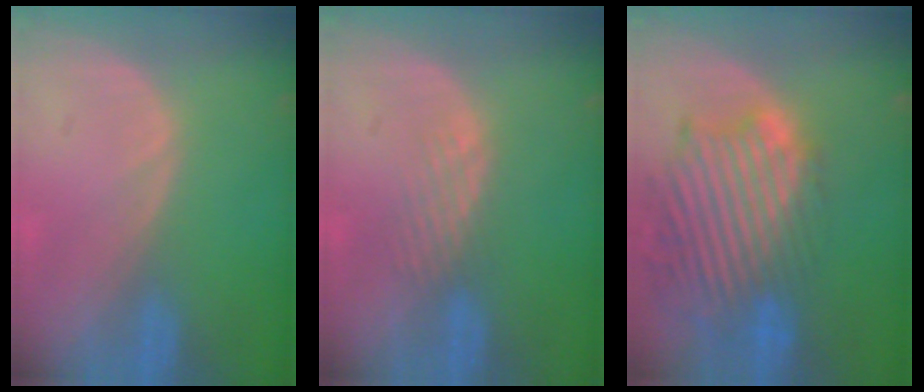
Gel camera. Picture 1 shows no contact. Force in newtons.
{"total": 2.2, "press": 2.2, "slide": 0.2}
{"total": 13.7, "press": 11.9, "slide": 6.9}